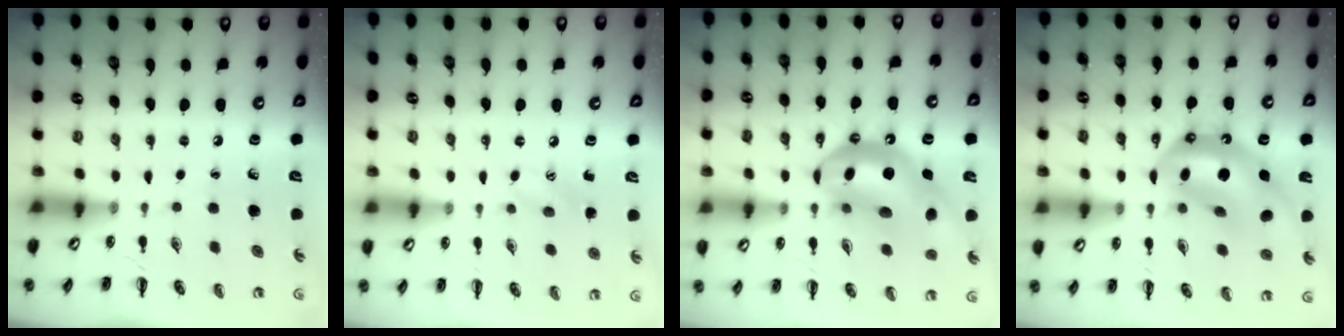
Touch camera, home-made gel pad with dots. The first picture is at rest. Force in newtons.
{"total": 6.8, "press": 6.5, "slide": 1.7}
{"total": 18.5, "press": 17.8, "slide": 5.1}
{"total": 16.4, "press": 15.7, "slide": 4.7}